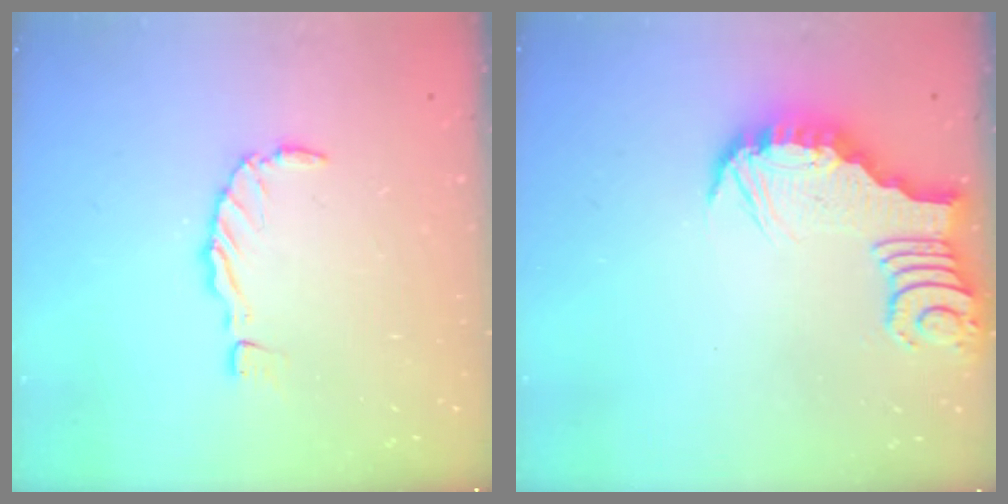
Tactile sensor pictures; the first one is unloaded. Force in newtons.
{"total": 3.4, "press": 3.4, "slide": 0.1}